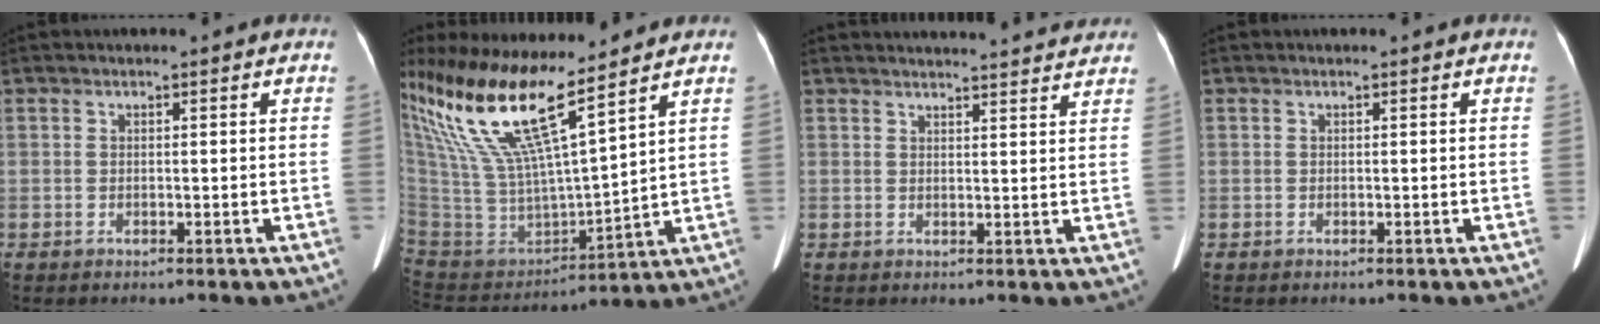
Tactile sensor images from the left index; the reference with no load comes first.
{"total": 19.8, "force": [13.7, 2.2, 14.1], "torque": [-0.300, 0.002, 0.265]}
{"total": 16.7, "force": [16.0, 1.5, 4.4], "torque": [-0.051, 0.013, 0.191]}
{"total": 0.0}